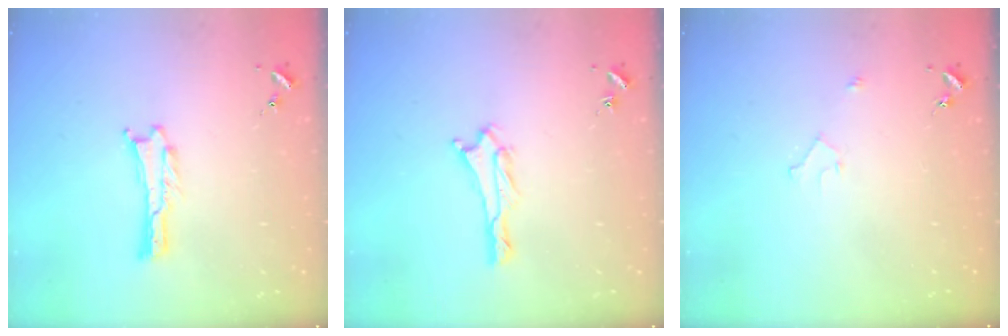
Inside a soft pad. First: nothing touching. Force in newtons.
{"total": 1.7, "press": 1.6, "slide": 0.3}
{"total": 1.8, "press": 1.7, "slide": 0.2}